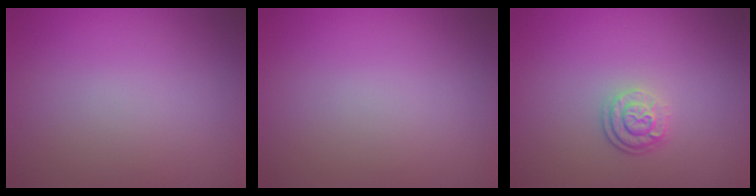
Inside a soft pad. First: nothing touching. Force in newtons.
{"total": 0.0}
{"total": 2.6, "press": 1.9, "slide": 1.7}